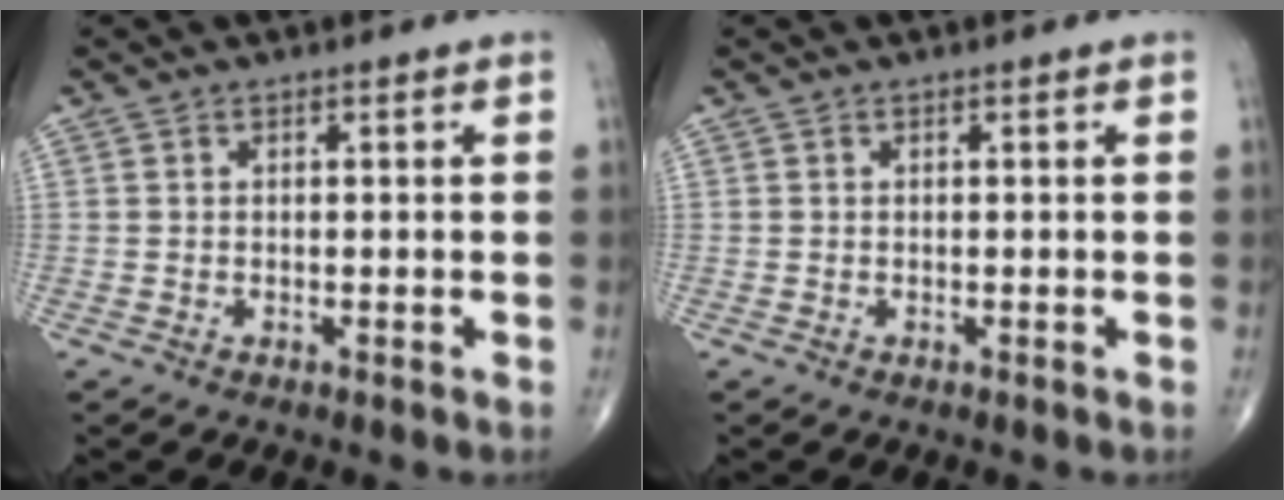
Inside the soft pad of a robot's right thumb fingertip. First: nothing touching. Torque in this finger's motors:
{"motor_torque": [-0.01, -0.01, 0.02, 0.03, 0.00]}